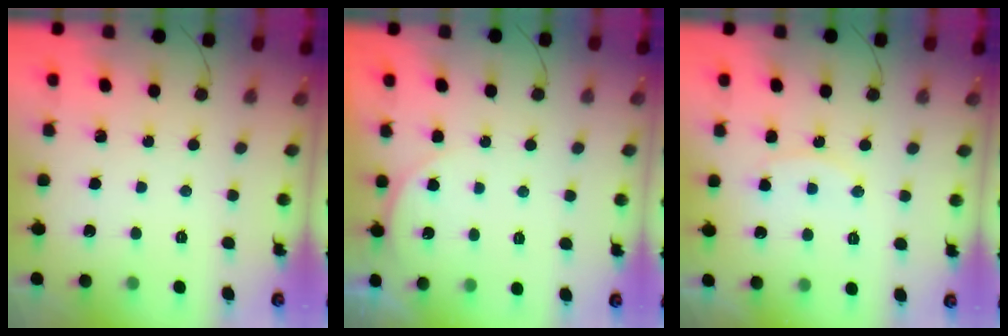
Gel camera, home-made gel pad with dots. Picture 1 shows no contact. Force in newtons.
{"total": 3.3, "press": 3.3, "slide": 0.4}
{"total": 8.9, "press": 8.9, "slide": 0.7}